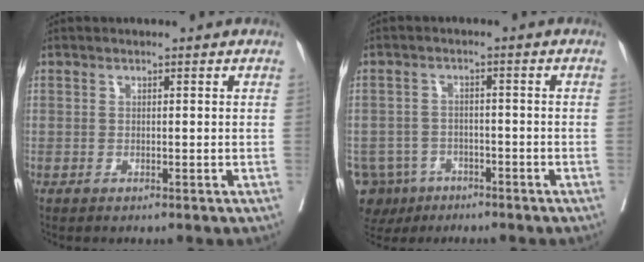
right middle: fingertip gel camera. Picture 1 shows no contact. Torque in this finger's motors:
{"motor_torque": [0.39, -0.32, 1.05, 0.21]}